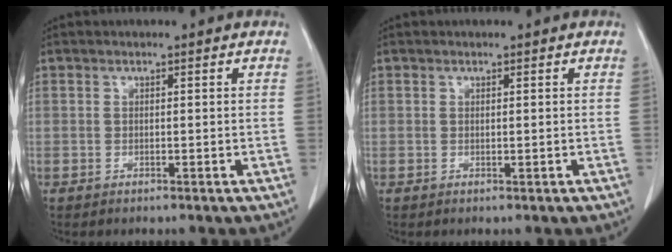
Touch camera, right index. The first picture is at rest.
{"total": 0.0}